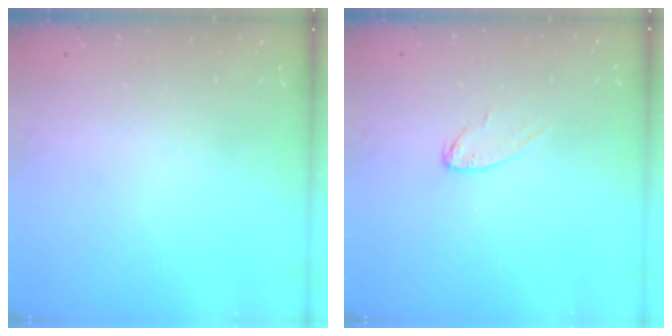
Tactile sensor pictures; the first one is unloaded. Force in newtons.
{"total": 4.9, "press": 4.9, "slide": 0.5}